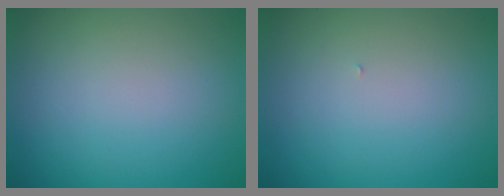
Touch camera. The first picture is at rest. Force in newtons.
{"total": 0.0}